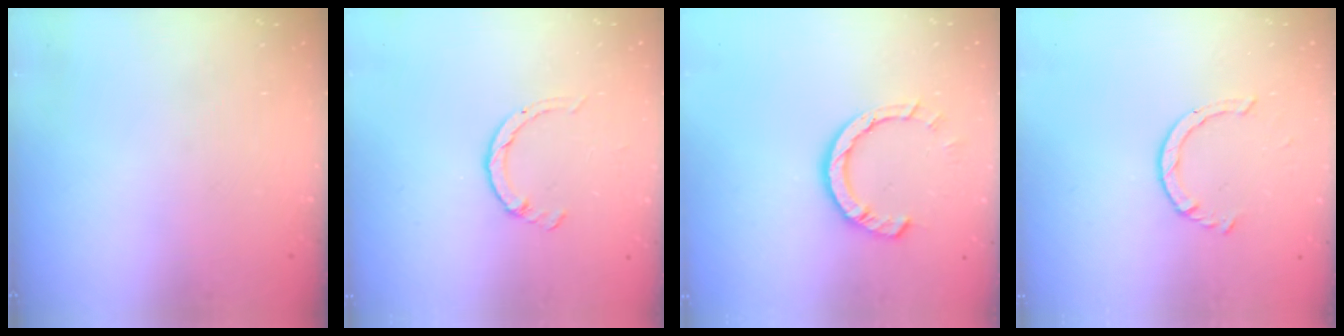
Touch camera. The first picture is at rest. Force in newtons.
{"total": 2.6, "press": 2.6, "slide": 0.4}
{"total": 9.0, "press": 8.9, "slide": 1.2}
{"total": 2.3, "press": 2.3, "slide": 0.2}